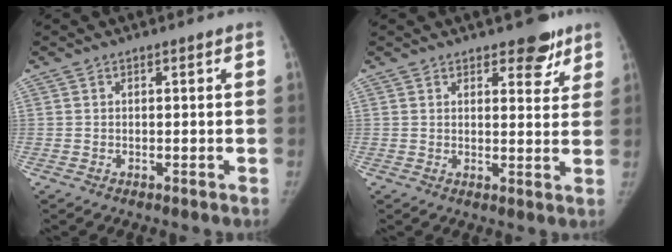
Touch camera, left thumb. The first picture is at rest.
{"total": 5.8, "force": [3.9, 2.7, 3.3], "torque": [-0.009, -0.021, 0.047]}